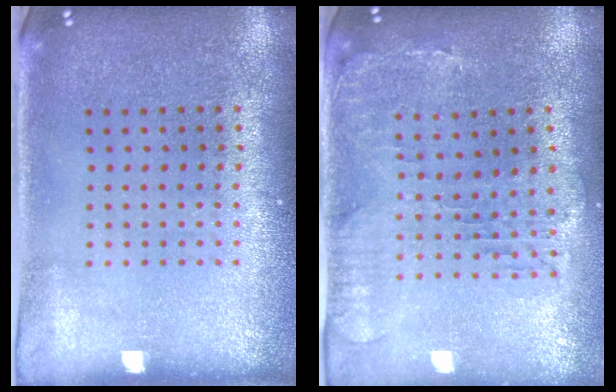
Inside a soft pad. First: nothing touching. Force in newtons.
{"total": 0.6, "press": 0.5, "slide": 0.3}